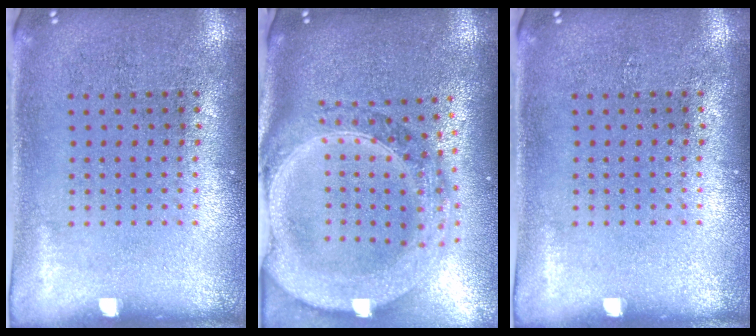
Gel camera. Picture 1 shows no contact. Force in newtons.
{"total": 3.4, "press": 2.8, "slide": 2.0}
{"total": 0.0}